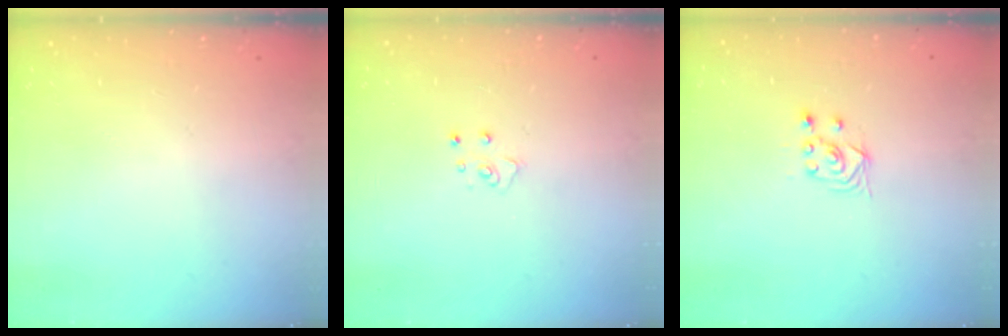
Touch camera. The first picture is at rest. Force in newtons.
{"total": 4.0, "press": 4.0, "slide": 0.3}
{"total": 2.9, "press": 2.5, "slide": 1.4}